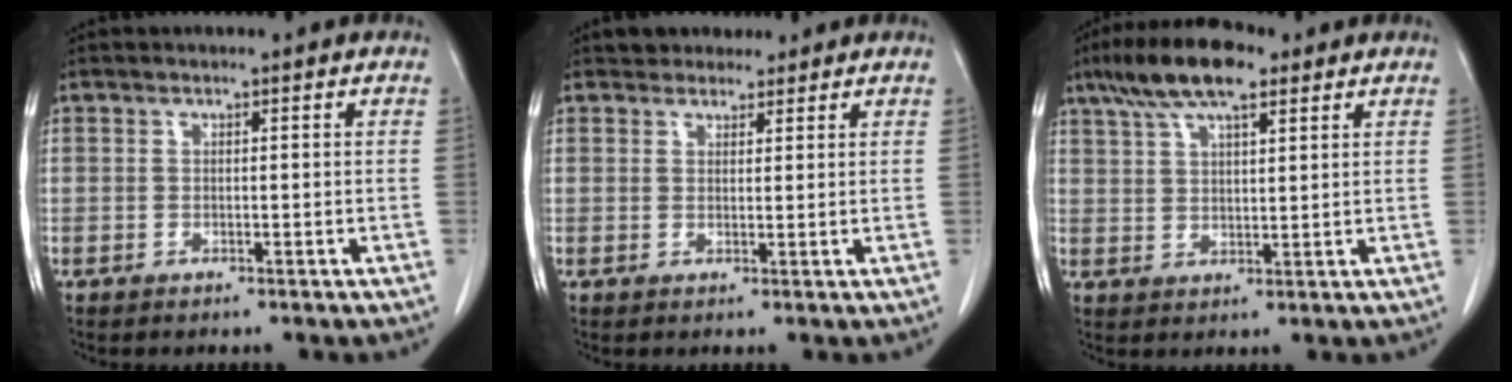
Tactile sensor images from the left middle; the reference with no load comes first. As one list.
[{"total": 3.4, "force": [2.9, 1.7, 0.2], "torque": [0.006, 0.011, 0.044]}, {"total": 10.1, "force": [6.7, 2.9, 7.0], "torque": [-0.130, 0.020, 0.116]}]